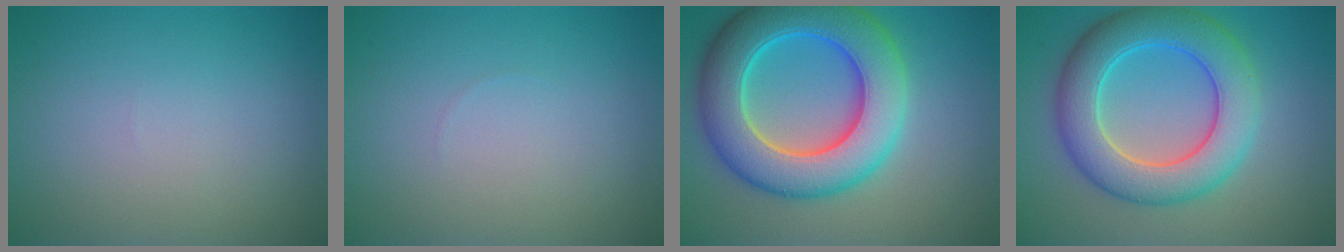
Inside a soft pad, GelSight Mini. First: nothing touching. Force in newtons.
{"total": 0.0}
{"total": 10.7, "press": 10.7, "slide": 0.4}
{"total": 8.1, "press": 8.1, "slide": 0.2}